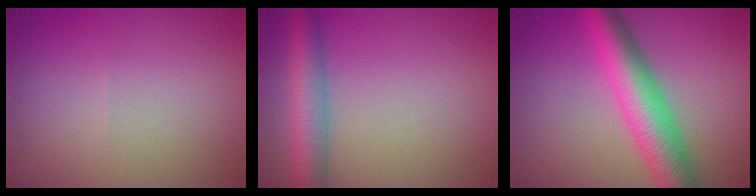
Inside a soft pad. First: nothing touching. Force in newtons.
{"total": 5.2, "press": 5.2, "slide": 0.1}
{"total": 7.2, "press": 7.2, "slide": 0.1}